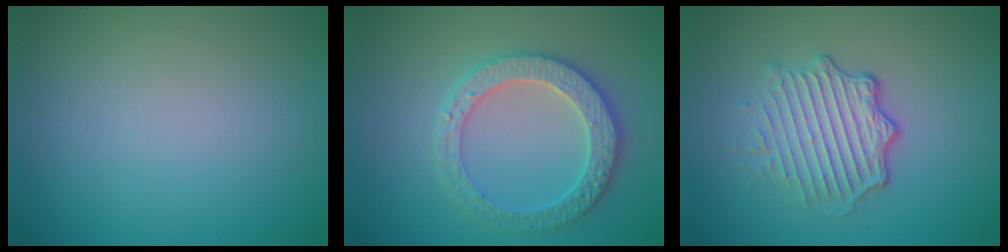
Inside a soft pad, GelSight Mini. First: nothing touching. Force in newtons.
{"total": 3.9, "press": 3.9, "slide": 0.2}
{"total": 4.7, "press": 3.3, "slide": 3.3}